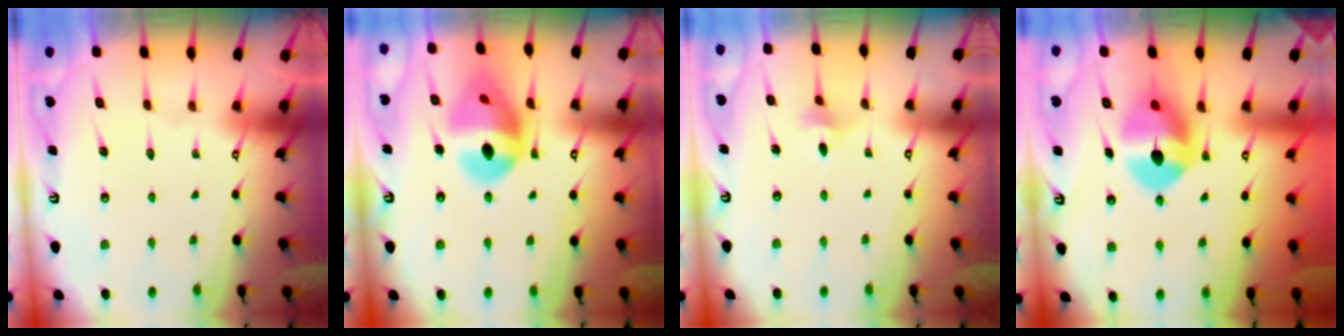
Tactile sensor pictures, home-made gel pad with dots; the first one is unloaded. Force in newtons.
{"total": 15.4, "press": 15.3, "slide": 1.8}
{"total": 2.8, "press": 2.8, "slide": 0.6}
{"total": 10.1, "press": 10.0, "slide": 1.2}